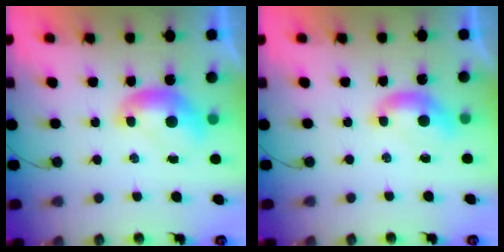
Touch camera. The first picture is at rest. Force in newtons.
{"total": 0.9, "press": 0.7, "slide": 0.6}